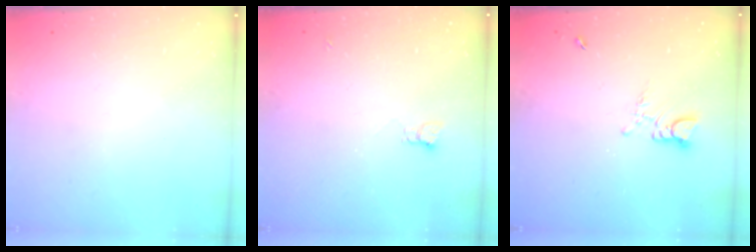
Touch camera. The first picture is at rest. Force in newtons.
{"total": 3.6, "press": 3.6, "slide": 0.5}
{"total": 2.7, "press": 2.7, "slide": 0.2}